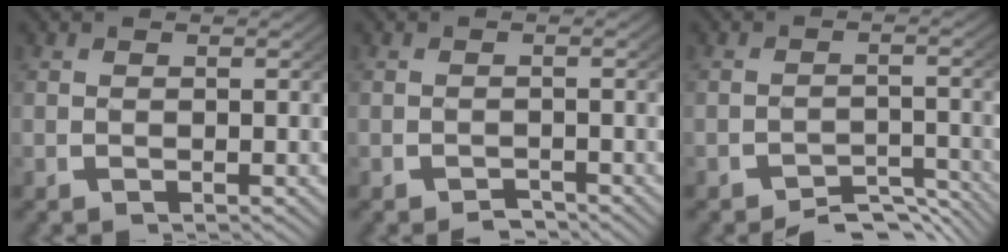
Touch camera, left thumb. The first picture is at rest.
{"total": 1.4, "force": [-1.3, 0.4, 0.3], "torque": [-0.002, -0.005, -0.023]}
{"total": 5.1, "force": [-4.5, 1.6, 1.9], "torque": [-0.016, -0.011, -0.072]}